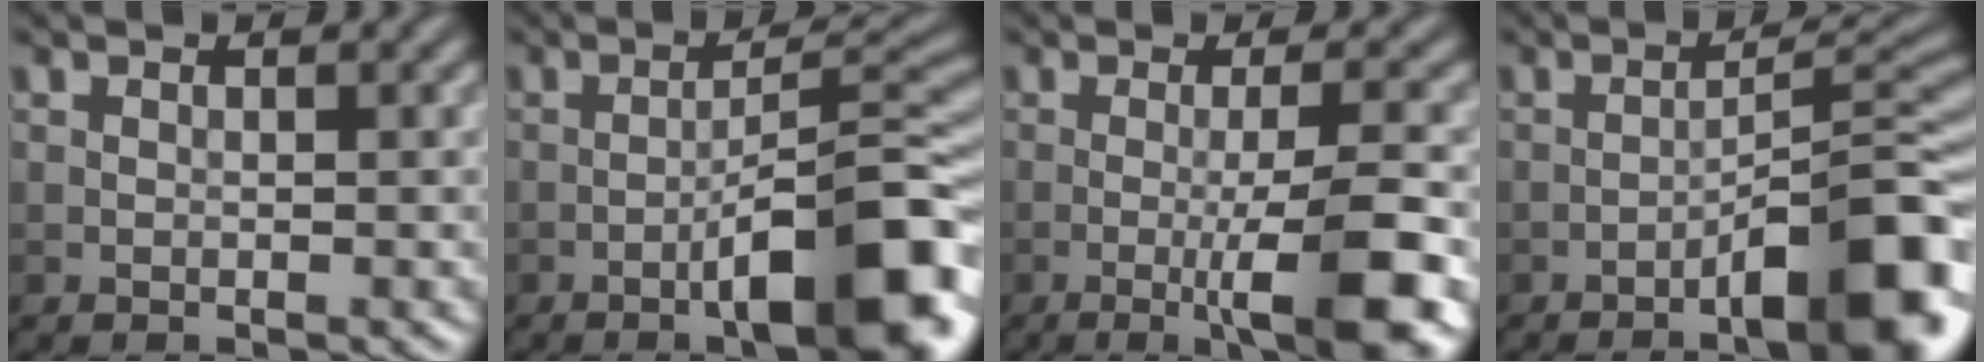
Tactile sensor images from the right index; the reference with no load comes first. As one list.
[{"total": 10.2, "force": [-4.7, 2.6, 8.7], "torque": [-0.121, 0.015, -0.073]}, {"total": 7.5, "force": [-2.2, 1.4, 7.1], "torque": [-0.097, 0.003, -0.040]}, {"total": 9.0, "force": [-5.1, 2.0, 7.2], "torque": [-0.098, 0.014, -0.076]}]